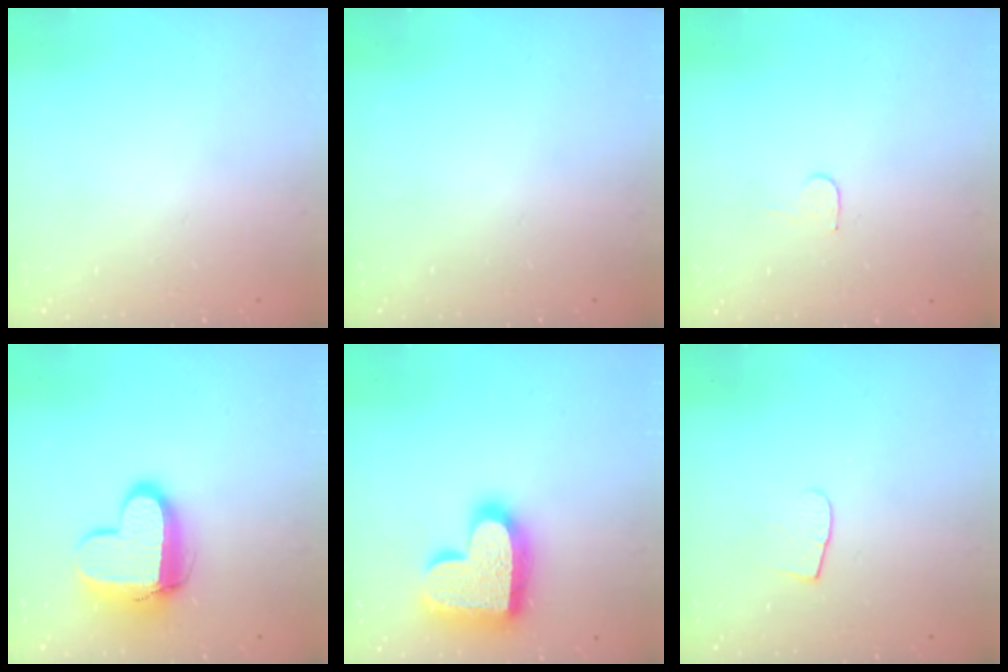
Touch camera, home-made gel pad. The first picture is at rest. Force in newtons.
{"total": 0.0}
{"total": 3.7, "press": 3.7, "slide": 0.3}
{"total": 12.5, "press": 12.5, "slide": 1.0}
{"total": 20.8, "press": 20.7, "slide": 1.5}
{"total": 5.2, "press": 5.2, "slide": 0.6}